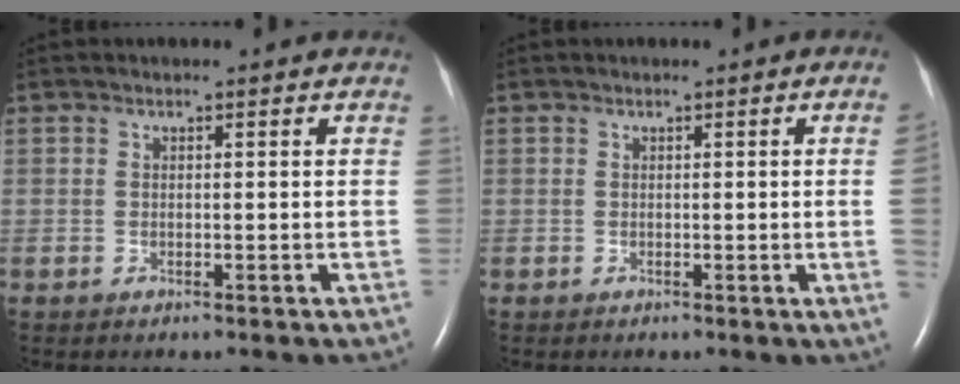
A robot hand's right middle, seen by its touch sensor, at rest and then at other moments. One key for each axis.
{"total": 2.6, "fx": -0.1, "fy": -1.2, "fz": 2.3, "tx": -0.031, "ty": -0.004, "tz": 0.002}